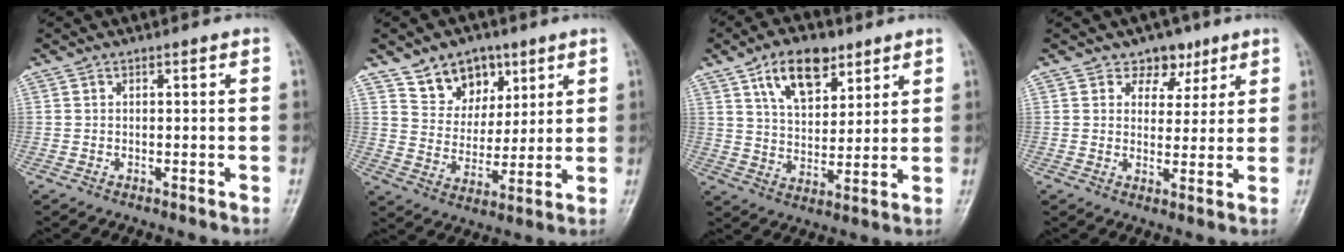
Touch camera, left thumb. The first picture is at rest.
{"total": 10.2, "force": [6.3, 7.3, 3.5], "torque": [-0.017, -0.036, 0.112]}
{"total": 11.5, "force": [6.5, 6.2, 7.1], "torque": [-0.095, -0.031, 0.117]}
{"total": 5.2, "force": [3.3, 3.8, 1.2], "torque": [0.016, -0.015, 0.049]}